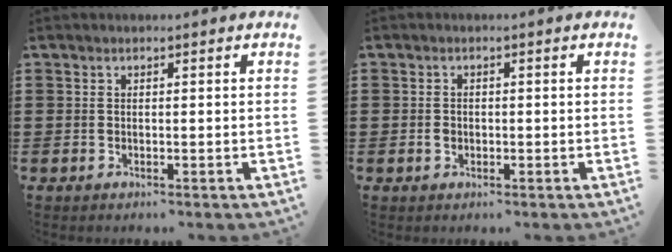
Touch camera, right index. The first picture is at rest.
{"total": 1.2, "force": [-0.3, 0.9, 0.7], "torque": [-0.016, 0.002, -0.006]}